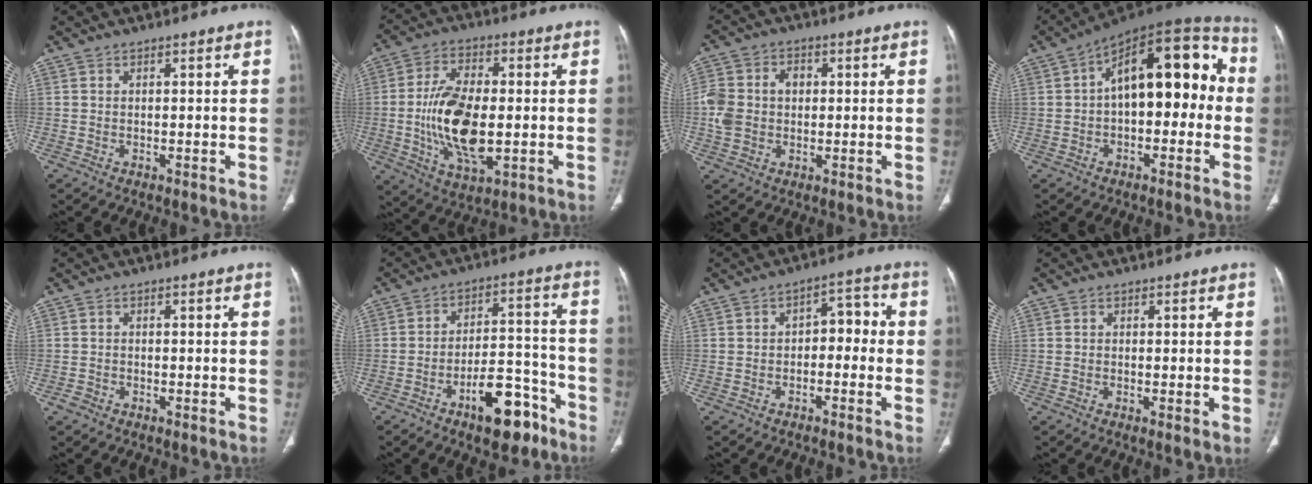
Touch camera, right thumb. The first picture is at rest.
{"total": 15.4, "force": [-1.4, 7.6, 13.3], "torque": [-0.249, -0.004, -0.021]}
{"total": 8.7, "force": [0.2, 6.9, 5.3], "torque": [-0.104, 0.021, 0.002]}
{"total": 19.3, "force": [0.6, 10.0, 16.5], "torque": [-0.203, 0.053, -0.002]}
{"total": 1.1, "force": [-0.7, 0.7, 0.5], "torque": [-0.007, 0.000, -0.017]}
{"total": 12.7, "force": [-7.8, 5.6, 8.3], "torque": [-0.100, 0.068, -0.119]}
{"total": 5.7, "force": [-1.2, 3.7, 4.2], "torque": [-0.033, 0.037, -0.028]}
{"total": 1.4, "force": [-0.2, 0.2, 1.4], "torque": [-0.033, -0.007, -0.005]}